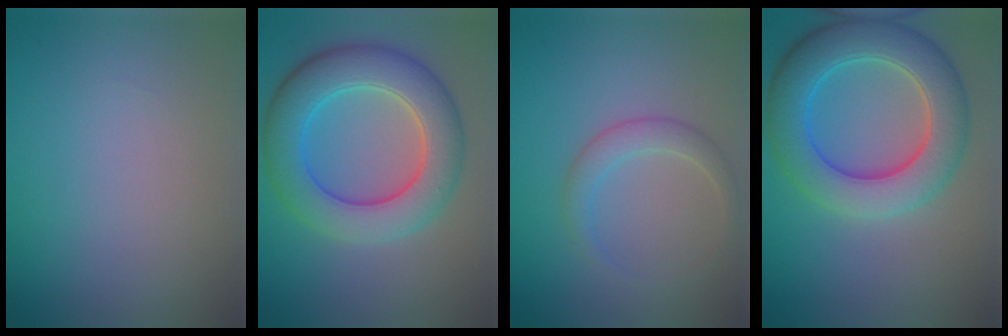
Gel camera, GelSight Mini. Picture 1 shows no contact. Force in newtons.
{"total": 8.0, "press": 8.0, "slide": 0.2}
{"total": 2.1, "press": 2.1, "slide": 0.1}
{"total": 7.9, "press": 7.9, "slide": 0.4}